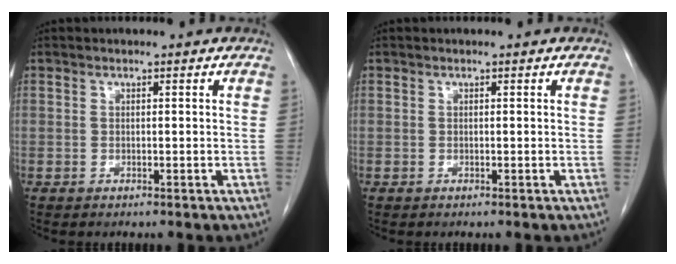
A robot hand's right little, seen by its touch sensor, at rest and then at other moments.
{"total": 0.0}